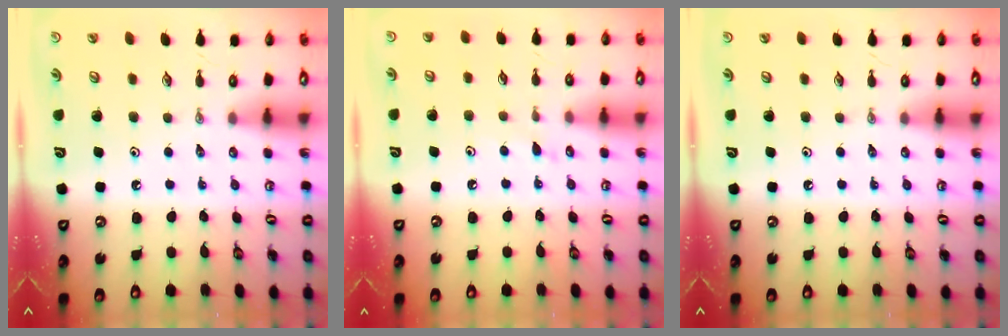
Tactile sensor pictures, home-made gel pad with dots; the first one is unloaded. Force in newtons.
{"total": 4.9, "press": 4.8, "slide": 0.6}
{"total": 0.0}